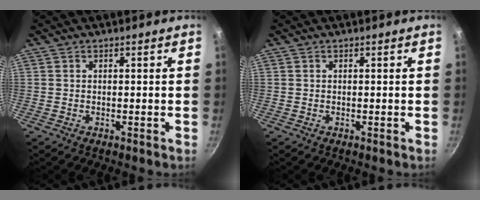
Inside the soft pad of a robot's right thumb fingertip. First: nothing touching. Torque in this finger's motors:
{"motor_torque": [-0.19, 0.14, -0.06, 0.08, 0.00]}